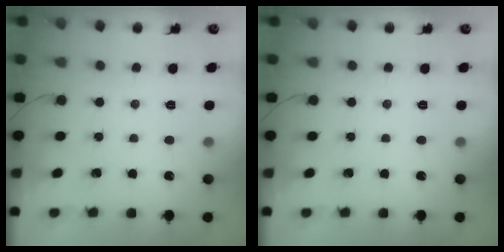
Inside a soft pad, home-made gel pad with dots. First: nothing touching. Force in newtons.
{"total": 0.0}